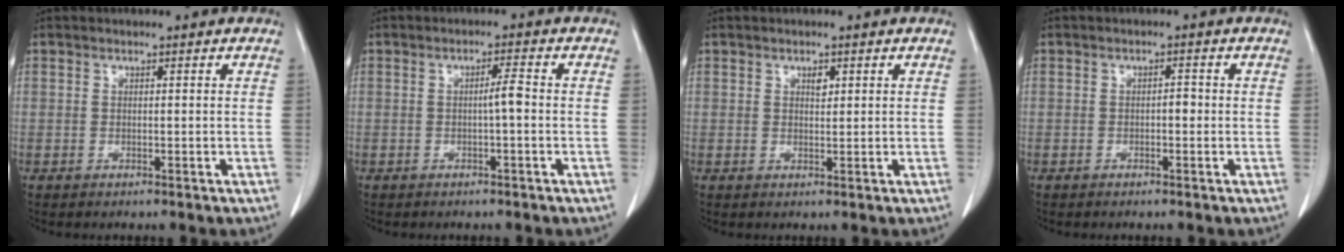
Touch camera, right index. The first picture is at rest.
{"total": 2.2, "force": [-0.3, 0.0, 2.2], "torque": [-0.035, 0.003, -0.005]}
{"total": 1.4, "force": [0.7, 0.7, 0.9], "torque": [-0.012, -0.004, 0.012]}
{"total": 1.2, "force": [-0.2, 0.6, 1.1], "torque": [-0.012, 0.004, -0.006]}